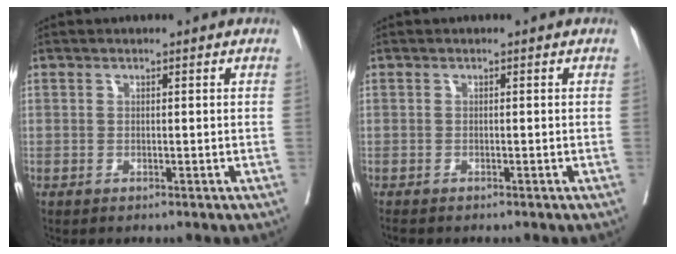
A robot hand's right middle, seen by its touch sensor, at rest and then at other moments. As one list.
[{"total": 1.2, "force": [-1.1, 0.2, 0.4], "torque": [-0.012, -0.005, -0.018]}]